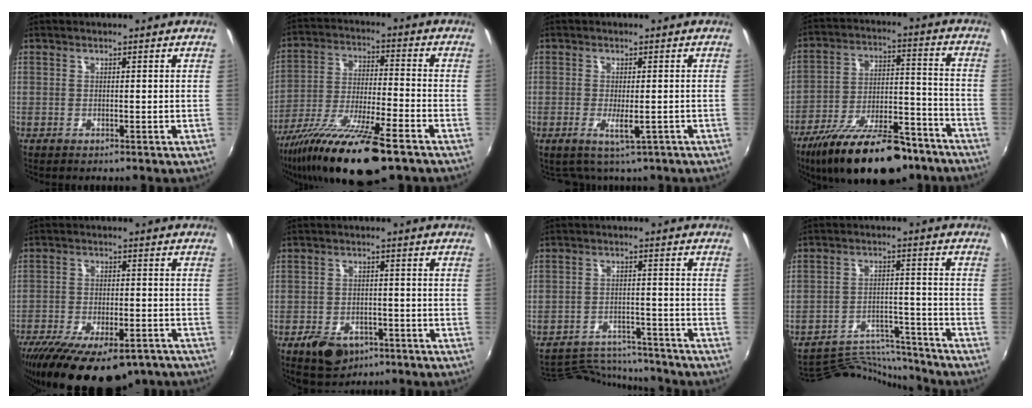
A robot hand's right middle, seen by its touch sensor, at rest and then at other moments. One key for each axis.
{"total": 19.7, "fx": -13.8, "fy": 2.9, "fz": 13.7, "tx": -0.264, "ty": -0.050, "tz": -0.245}
{"total": 3.4, "fx": -1.5, "fy": 1.1, "fz": 2.8, "tx": -0.051, "ty": -0.008, "tz": -0.019}
{"total": 23.2, "fx": -17.0, "fy": 8.4, "fz": 13.4, "tx": -0.236, "ty": -0.016, "tz": -0.252}
{"total": 22.3, "fx": -15.7, "fy": 8.6, "fz": 13.3, "tx": -0.259, "ty": -0.048, "tz": -0.221}
{"total": 8.3, "fx": -5.0, "fy": 5.1, "fz": 4.2, "tx": -0.100, "ty": -0.007, "tz": -0.072}
{"total": 12.5, "fx": -11.9, "fy": 2.6, "fz": 2.7, "tx": -0.076, "ty": 0.014, "tz": -0.175}
{"total": 12.2, "fx": -12.1, "fy": 1.0, "fz": 1.2, "tx": -0.042, "ty": 0.012, "tz": -0.191}